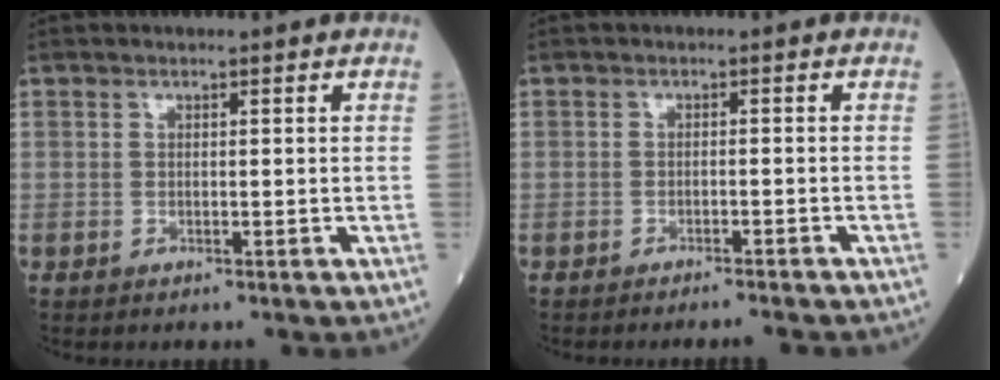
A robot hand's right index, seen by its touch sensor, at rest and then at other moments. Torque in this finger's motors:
{"motor_torque": [-0.12, -0.18, 0.00, 0.00]}